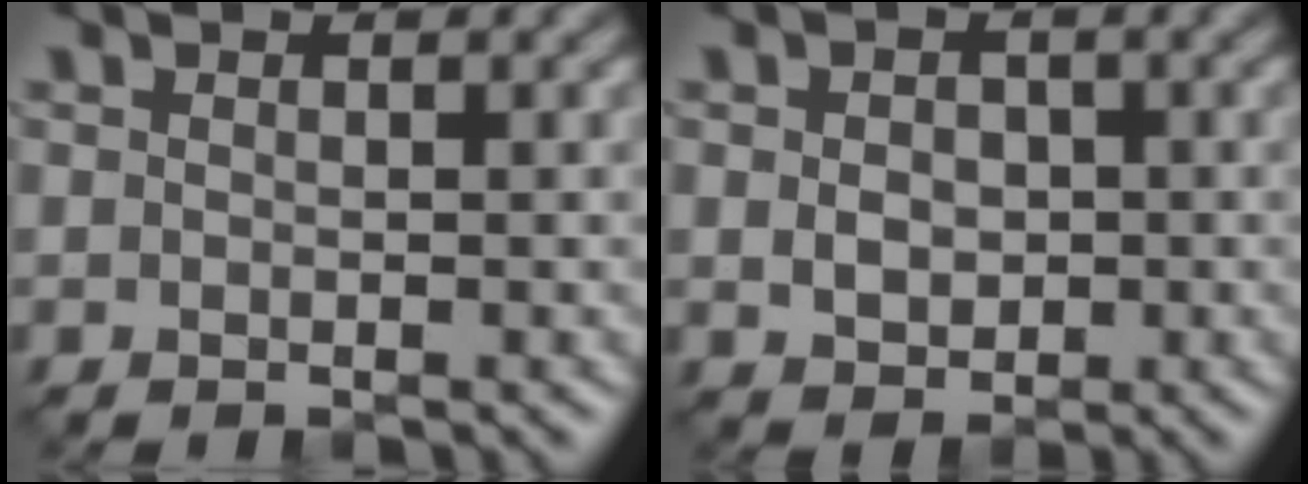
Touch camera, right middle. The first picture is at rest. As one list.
[{"total": 2.9, "force": [-0.1, 2.4, 1.7], "torque": [-0.028, -0.004, -0.004]}]